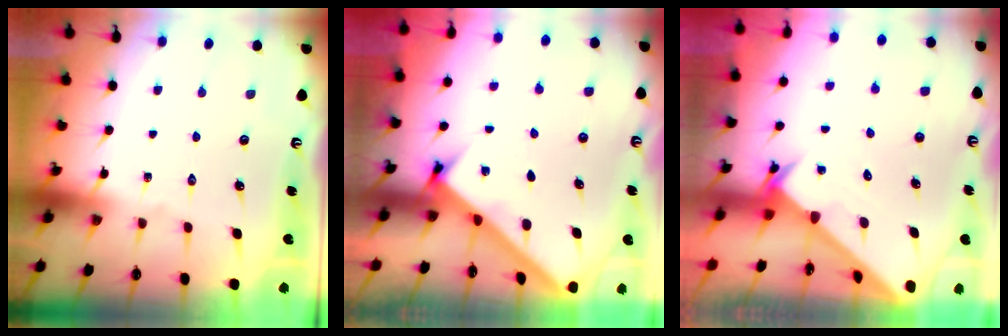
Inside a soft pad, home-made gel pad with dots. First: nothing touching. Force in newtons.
{"total": 2.9, "press": 2.9, "slide": 0.0}
{"total": 2.1, "press": 2.1, "slide": 0.1}